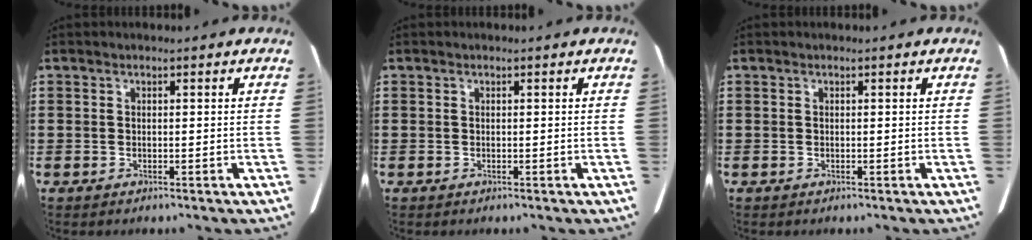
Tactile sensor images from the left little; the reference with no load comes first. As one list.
[{"total": 0.0}, {"total": 0.0}]